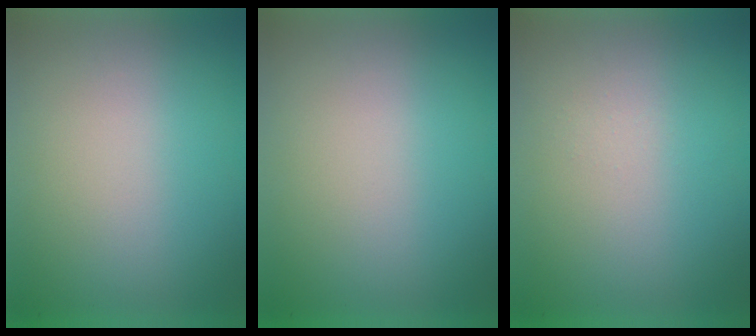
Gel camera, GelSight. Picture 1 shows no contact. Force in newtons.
{"total": 0.0}
{"total": 1.3}